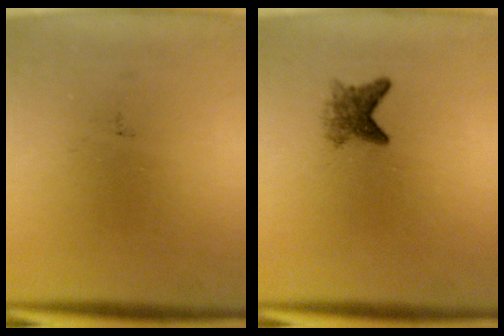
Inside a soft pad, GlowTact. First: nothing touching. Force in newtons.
{"total": 2.9}